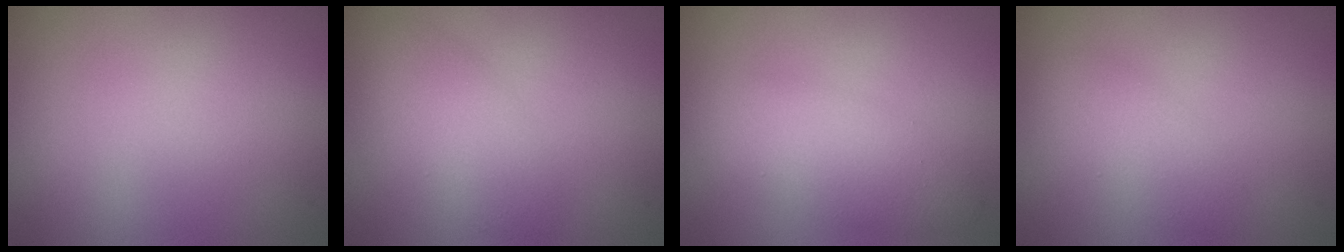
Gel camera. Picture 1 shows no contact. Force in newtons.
{"total": 3.0, "press": 3.0, "slide": 0.1}
{"total": 3.5, "press": 3.5, "slide": 0.1}
{"total": 2.2, "press": 2.2, "slide": 0.1}